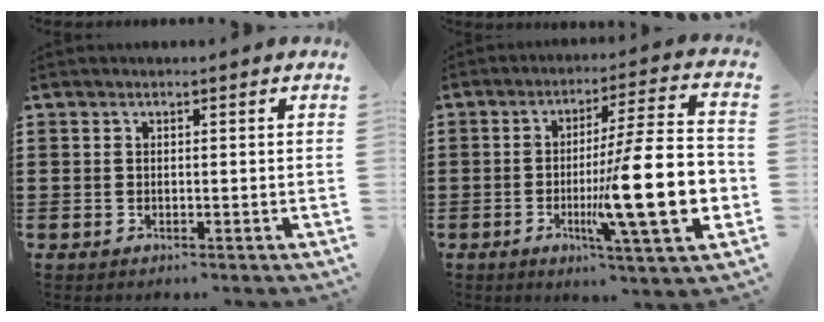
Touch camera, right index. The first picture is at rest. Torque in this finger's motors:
{"motor_torque": [2.14, 0.00, 0.77, 0.21]}